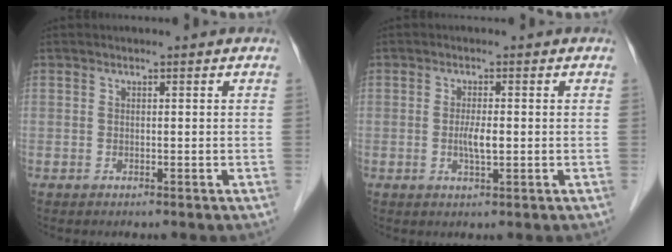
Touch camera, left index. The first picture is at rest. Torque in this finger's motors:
{"motor_torque": [0.89, 0.19, 0.13, 0.04]}